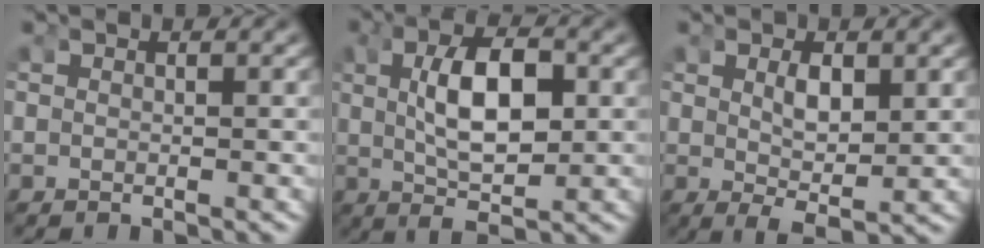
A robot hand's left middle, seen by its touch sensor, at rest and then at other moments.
{"total": 6.3, "force": [0.1, 1.9, 6.0], "torque": [-0.099, -0.011, 0.012]}
{"total": 3.7, "force": [-0.5, 1.2, 3.5], "torque": [-0.066, -0.036, 0.010]}